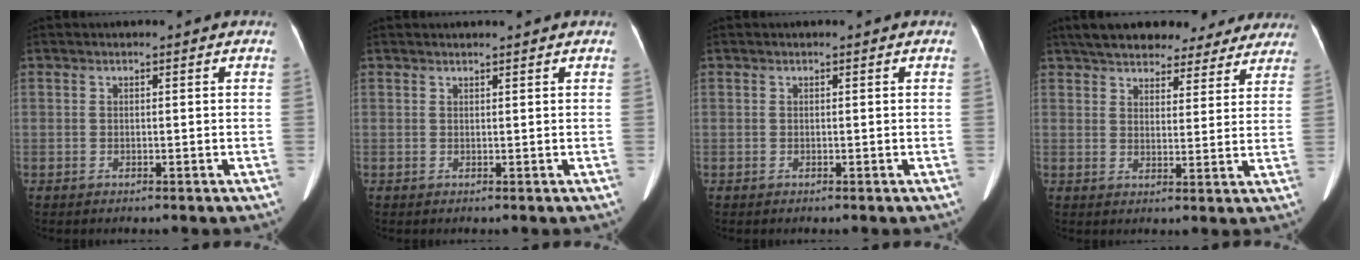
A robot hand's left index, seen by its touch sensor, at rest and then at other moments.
{"total": 2.2, "force": [2.1, -0.1, 0.8], "torque": [-0.010, 0.004, 0.024]}
{"total": 0.0}
{"total": 22.5, "force": [19.3, 7.4, 8.9], "torque": [-0.130, 0.019, 0.239]}